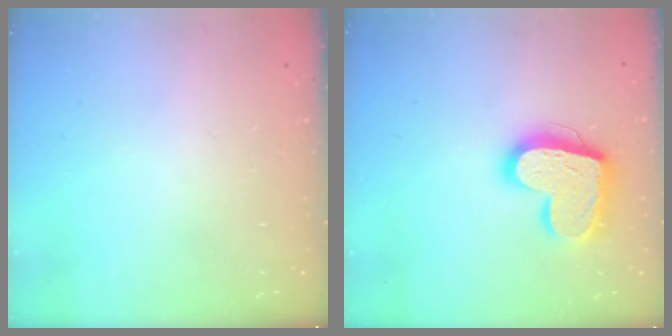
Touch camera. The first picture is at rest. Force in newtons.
{"total": 17.5, "press": 17.4, "slide": 1.6}